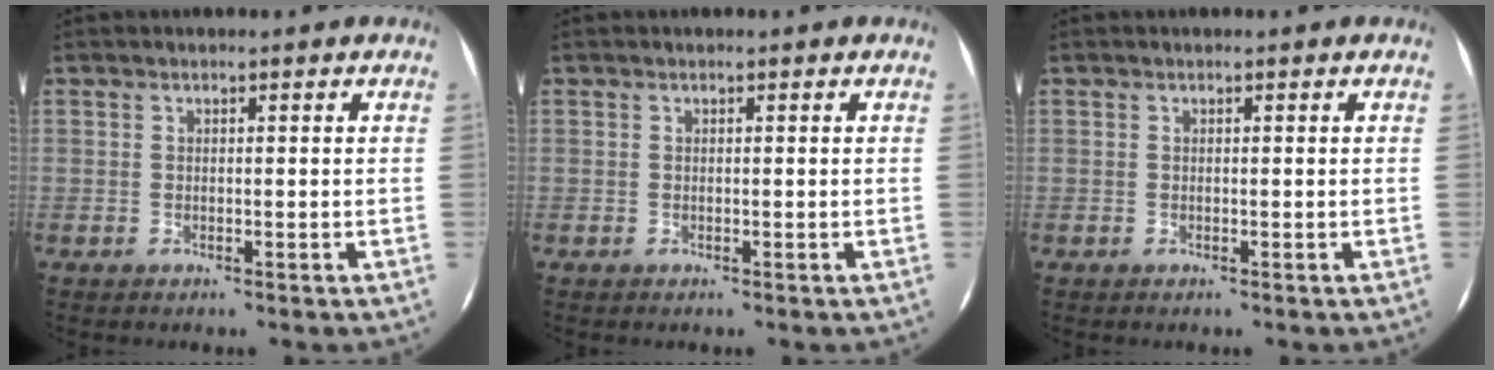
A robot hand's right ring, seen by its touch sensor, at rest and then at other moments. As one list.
[{"total": 0.0}, {"total": 0.0}]